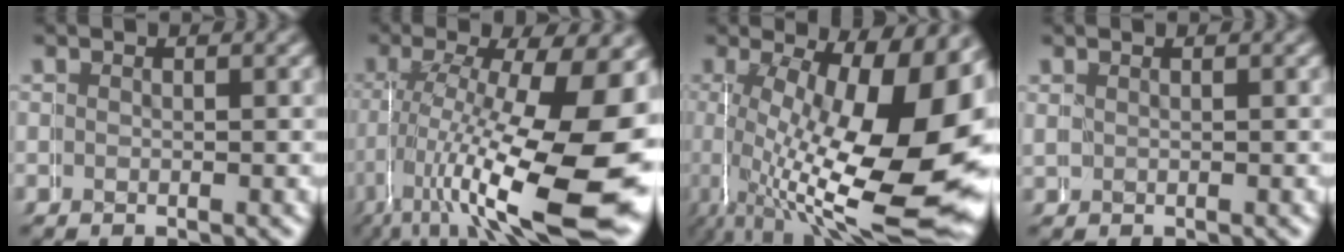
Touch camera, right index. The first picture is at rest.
{"total": 12.9, "force": [-2.4, 4.6, 11.8], "torque": [-0.179, -0.036, -0.011]}
{"total": 15.2, "force": [-1.0, 6.5, 13.7], "torque": [-0.227, -0.043, 0.020]}
{"total": 0.7, "force": [0.7, -0.1, 0.0], "torque": [-0.005, -0.001, 0.014]}